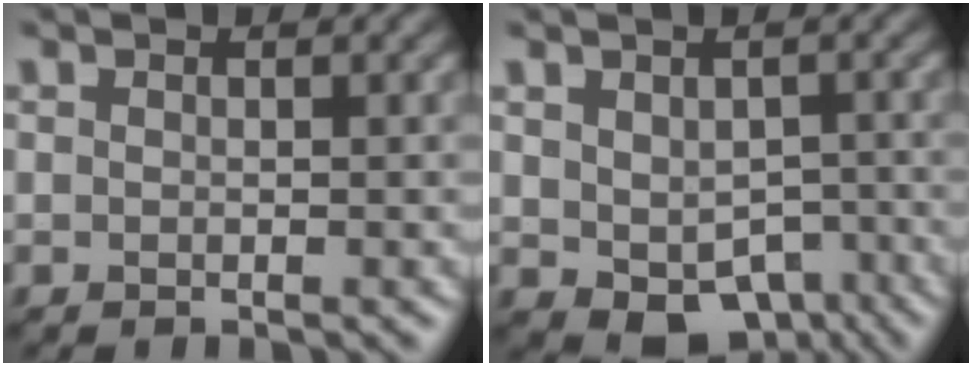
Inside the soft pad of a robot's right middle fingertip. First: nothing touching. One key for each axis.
{"total": 5.9, "fx": -2.1, "fy": 3.9, "fz": 3.9, "tx": -0.066, "ty": -0.023, "tz": -0.017}